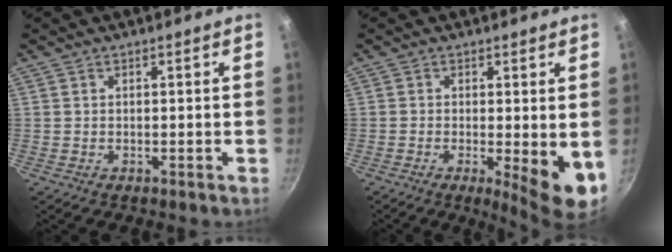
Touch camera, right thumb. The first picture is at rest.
{"total": 7.8, "force": [-1.2, 2.0, 7.4], "torque": [-0.093, -0.011, -0.011]}